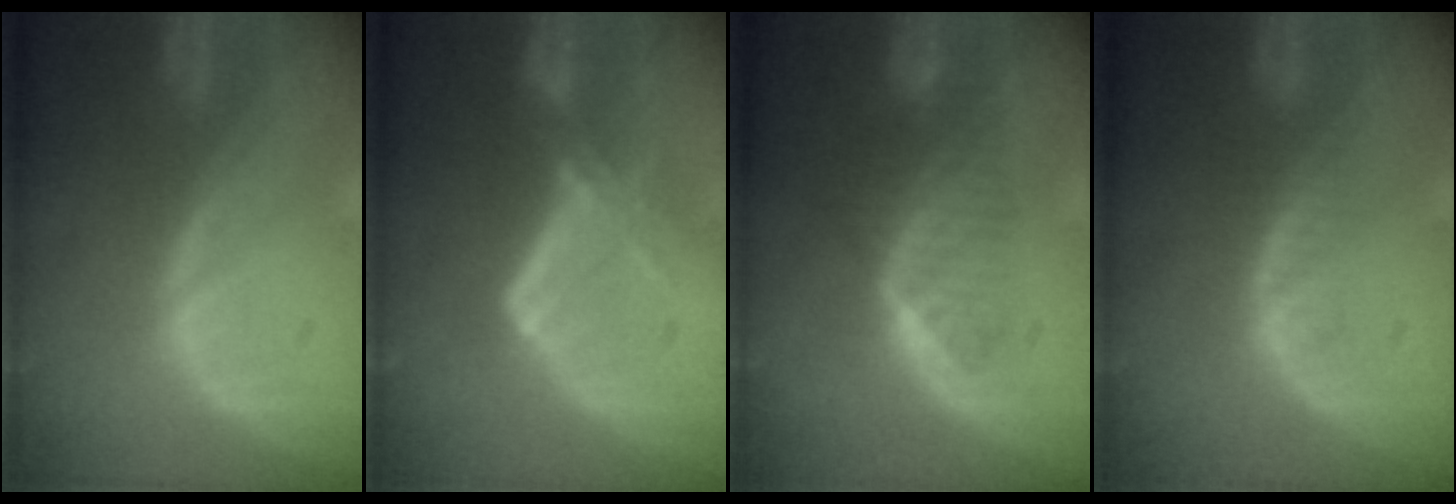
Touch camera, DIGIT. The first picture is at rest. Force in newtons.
{"total": 5.8, "press": 5.4, "slide": 2.1}
{"total": 6.6, "press": 5.6, "slide": 3.5}
{"total": 2.3, "press": 2.3, "slide": 0.3}